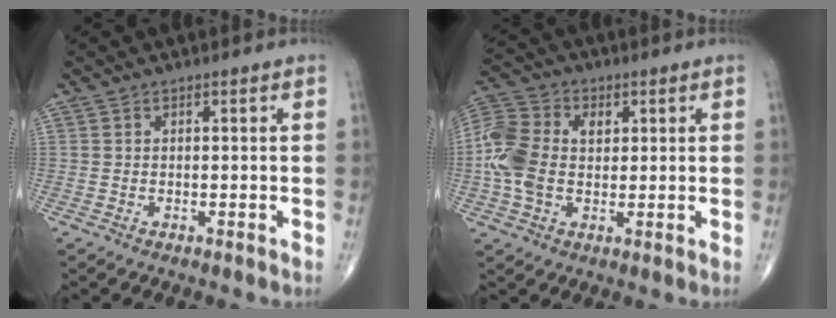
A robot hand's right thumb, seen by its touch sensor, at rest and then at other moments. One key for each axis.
{"total": 12.4, "fx": 0.9, "fy": 8.7, "fz": 8.8, "tx": -0.195, "ty": 0.019, "tz": 0.012}